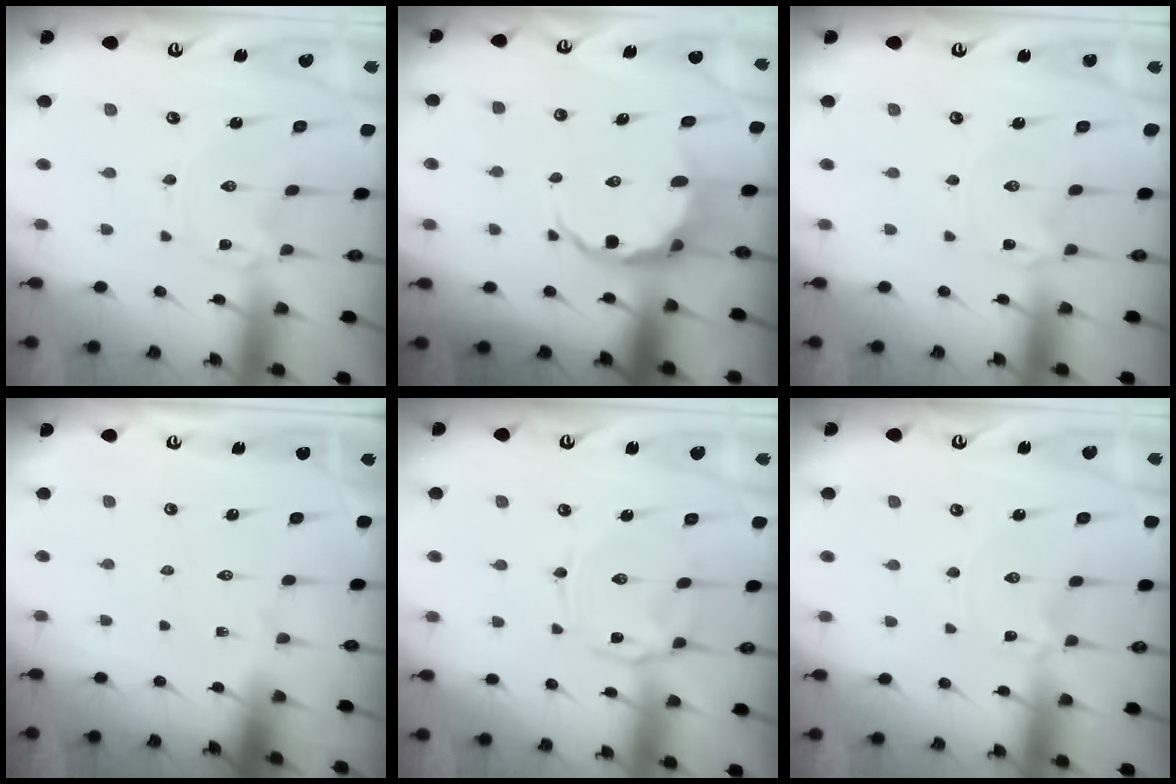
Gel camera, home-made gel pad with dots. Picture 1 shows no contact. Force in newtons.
{"total": 7.3, "press": 7.1, "slide": 1.7}
{"total": 2.0, "press": 2.0, "slide": 0.2}
{"total": 0.0}
{"total": 2.9, "press": 2.9, "slide": 0.5}
{"total": 0.0}